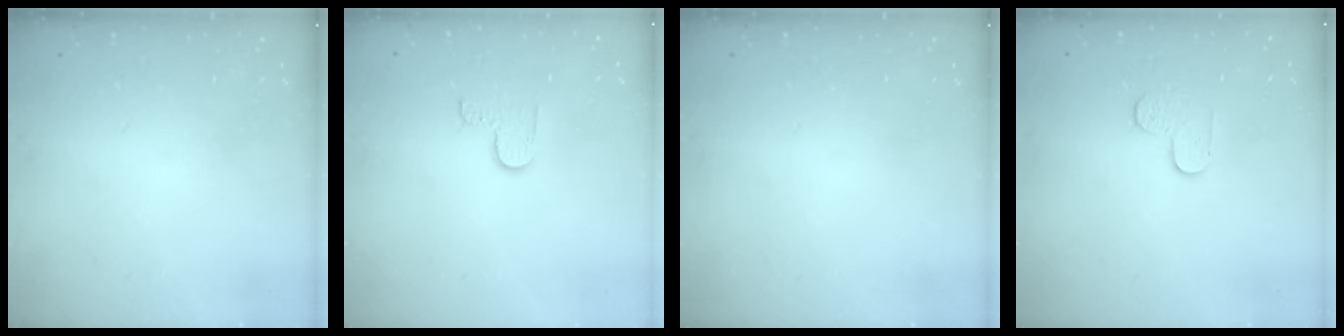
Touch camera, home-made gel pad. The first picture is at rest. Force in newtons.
{"total": 4.2, "press": 4.2, "slide": 0.5}
{"total": 0.0}
{"total": 6.2, "press": 6.1, "slide": 0.5}